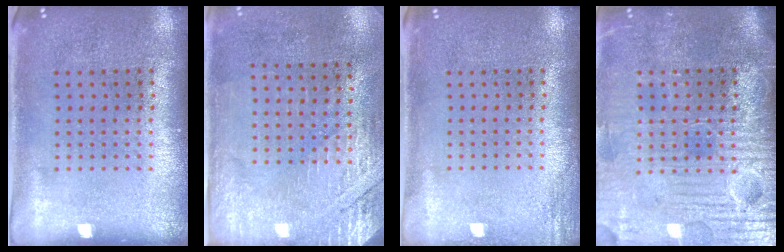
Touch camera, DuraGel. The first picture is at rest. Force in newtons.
{"total": 2.8, "press": 2.5, "slide": 1.4}
{"total": 1.4, "press": 1.4, "slide": 0.2}
{"total": 4.3, "press": 3.9, "slide": 1.8}